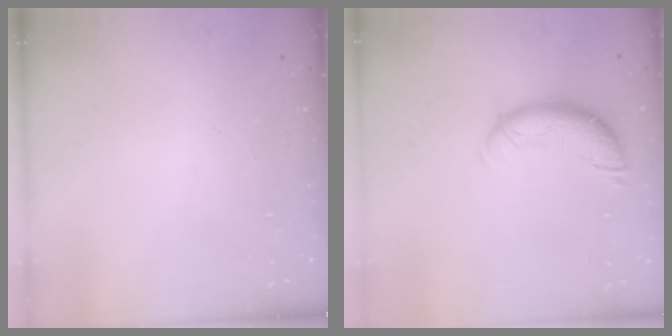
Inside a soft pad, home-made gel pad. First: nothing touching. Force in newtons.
{"total": 10.1, "press": 10.1, "slide": 0.3}